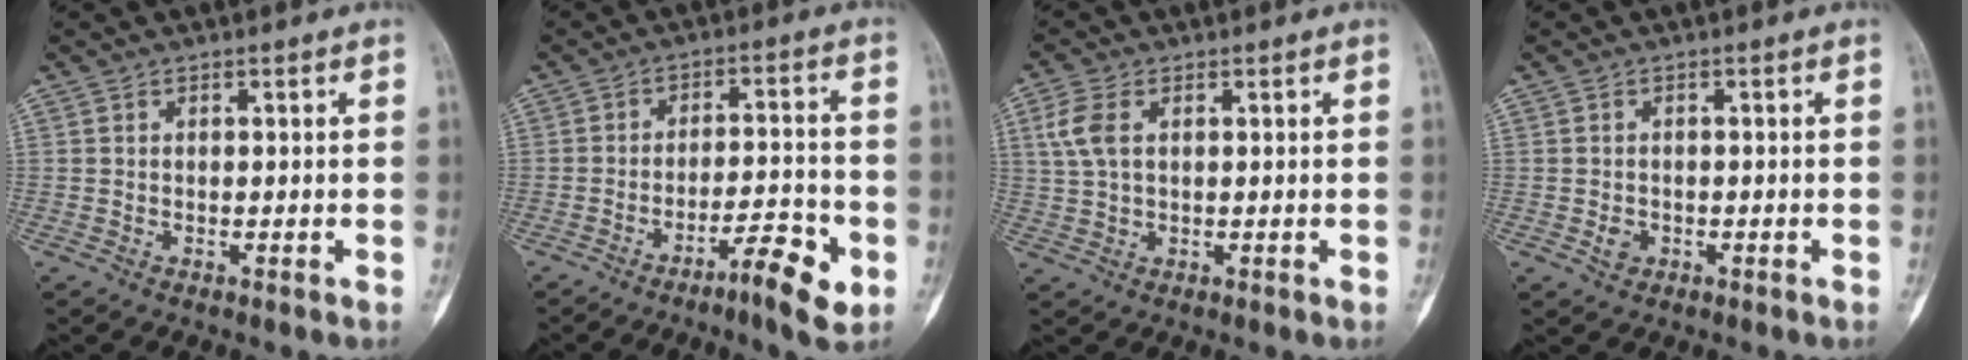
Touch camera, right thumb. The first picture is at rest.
{"total": 8.9, "force": [-4.7, 2.1, 7.3], "torque": [-0.108, 0.029, -0.073]}
{"total": 5.4, "force": [1.7, 3.2, 4.1], "torque": [-0.097, 0.009, 0.034]}
{"total": 1.9, "force": [-0.6, 1.6, 0.9], "torque": [-0.011, 0.003, -0.007]}